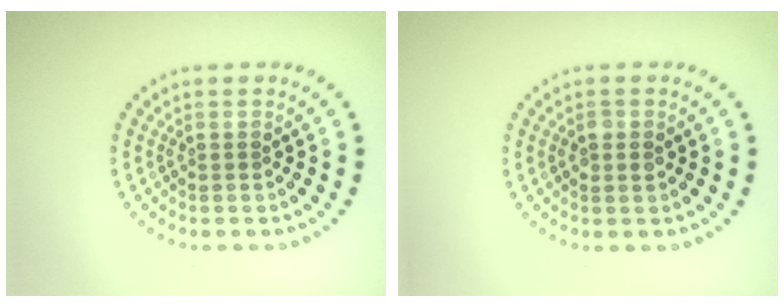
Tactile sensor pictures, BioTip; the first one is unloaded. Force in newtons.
{"total": 1.1, "press": 1.1, "slide": 0.1}